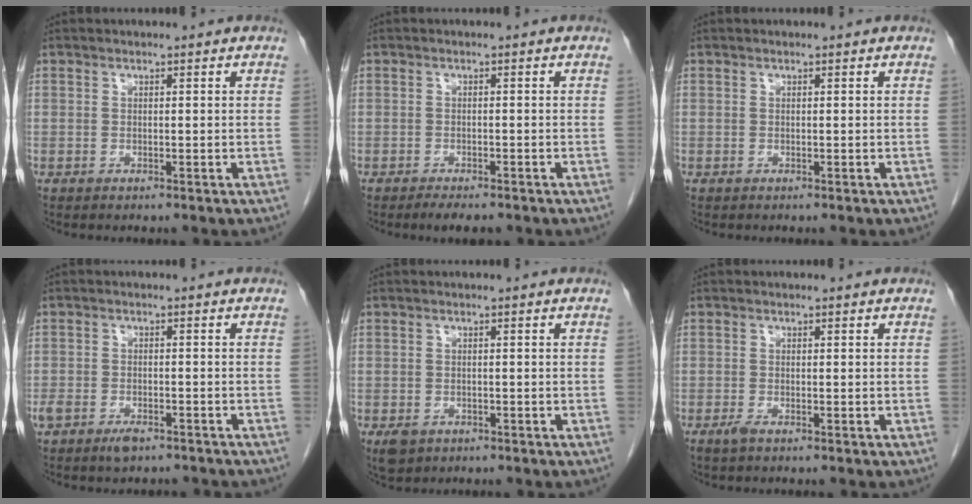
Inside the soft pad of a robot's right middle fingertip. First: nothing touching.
{"total": 2.8, "force": [-2.2, 0.8, 1.5], "torque": [-0.023, -0.004, -0.031]}
{"total": 0.0}
{"total": 5.3, "force": [-4.2, 2.1, 2.4], "torque": [-0.045, 0.000, -0.061]}
{"total": 2.4, "force": [-1.3, 1.7, 1.1], "torque": [-0.021, -0.001, -0.012]}
{"total": 1.0, "force": [-0.7, 0.1, 0.7], "torque": [-0.019, -0.003, -0.013]}